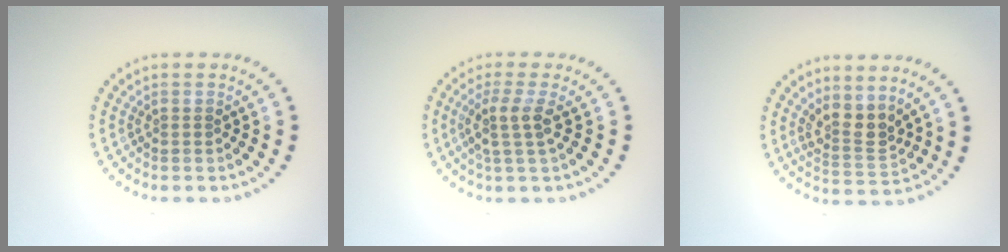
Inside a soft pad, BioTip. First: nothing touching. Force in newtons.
{"total": 2.6, "press": 2.0, "slide": 1.7}
{"total": 3.0, "press": 2.5, "slide": 1.7}